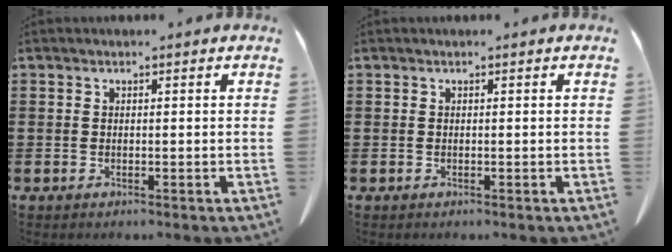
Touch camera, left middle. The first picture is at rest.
{"total": 0.0}